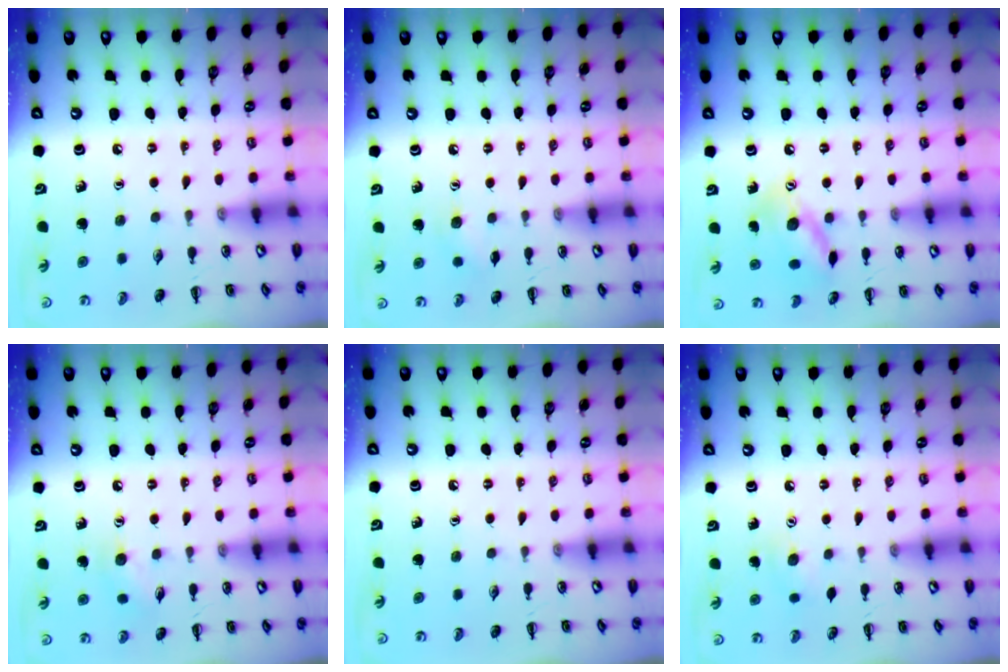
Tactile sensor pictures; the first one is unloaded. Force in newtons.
{"total": 5.3, "press": 5.2, "slide": 1.2}
{"total": 11.4, "press": 11.4, "slide": 0.4}
{"total": 6.1, "press": 6.0, "slide": 1.2}
{"total": 0.0}
{"total": 4.4, "press": 4.3, "slide": 0.9}